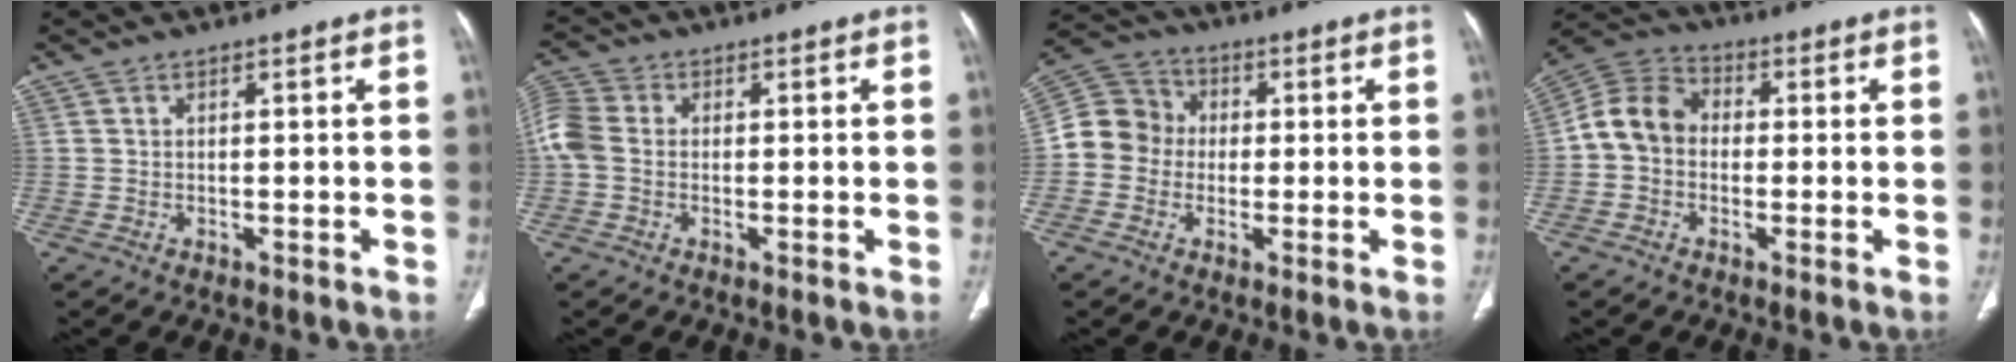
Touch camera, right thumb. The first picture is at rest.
{"total": 6.7, "force": [-0.2, 5.1, 4.3], "torque": [-0.111, 0.018, -0.010]}
{"total": 9.2, "force": [-0.6, 8.4, 3.7], "torque": [-0.051, 0.033, -0.024]}
{"total": 8.9, "force": [-0.6, 7.2, 5.1], "torque": [-0.083, 0.031, -0.027]}